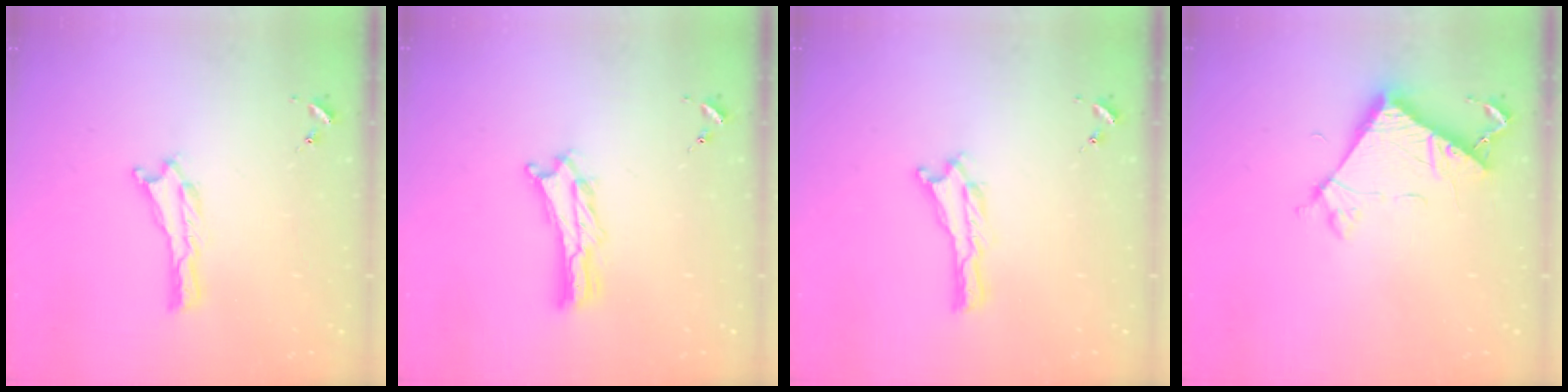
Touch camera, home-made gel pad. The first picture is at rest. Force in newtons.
{"total": 2.7, "press": 2.7, "slide": 0.3}
{"total": 0.0}
{"total": 6.9, "press": 6.9, "slide": 0.4}